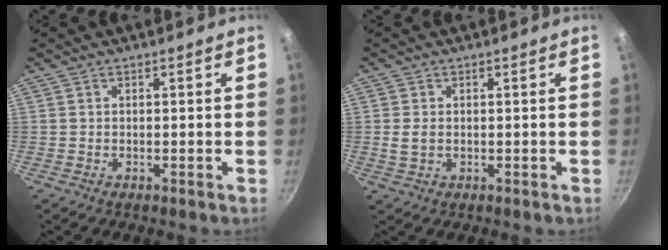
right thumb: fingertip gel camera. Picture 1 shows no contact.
{"total": 2.6, "force": [0.0, 1.9, 1.8], "torque": [-0.034, -0.004, 0.003]}